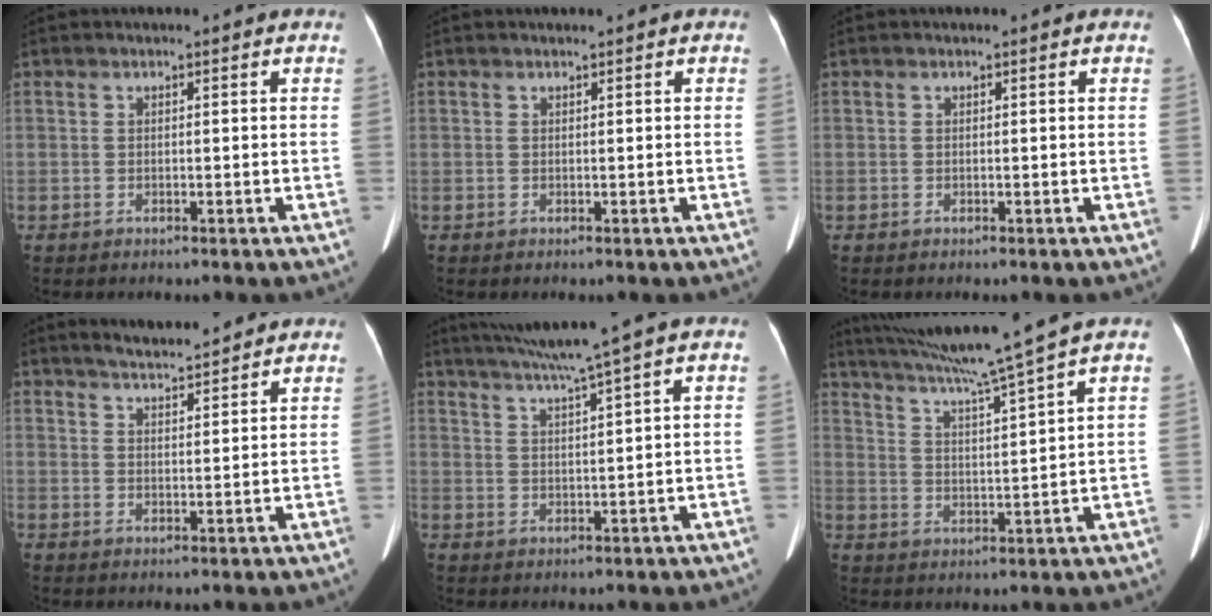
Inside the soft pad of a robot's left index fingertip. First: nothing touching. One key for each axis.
{"total": 0.0}
{"total": 0.0}
{"total": 7.0, "fx": 6.5, "fy": 1.0, "fz": 2.3, "tx": -0.041, "ty": 0.016, "tz": 0.099}
{"total": 7.7, "fx": 6.0, "fy": -2.0, "fz": 4.4, "tx": -0.074, "ty": 0.008, "tz": 0.101}
{"total": 12.4, "fx": 10.3, "fy": -3.1, "fz": 6.2, "tx": -0.108, "ty": -0.013, "tz": 0.170}